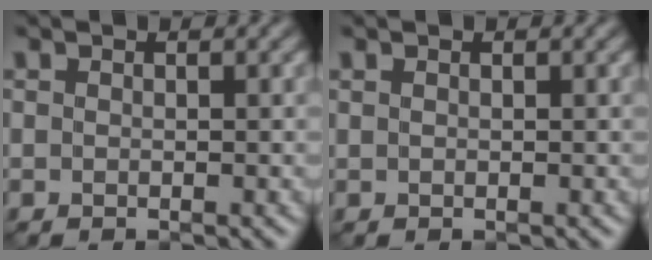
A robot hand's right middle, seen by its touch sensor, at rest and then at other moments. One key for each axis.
{"total": 0.0}